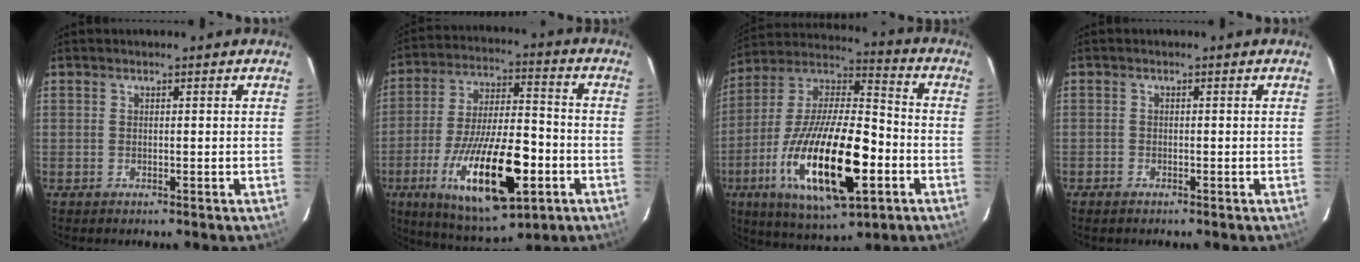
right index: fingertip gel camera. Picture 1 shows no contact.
{"total": 21.9, "force": [-8.6, 7.9, 18.5], "torque": [-0.351, -0.027, -0.128]}
{"total": 25.5, "force": [-8.8, 8.5, 22.4], "torque": [-0.429, -0.035, -0.152]}
{"total": 1.3, "force": [-1.1, 0.7, 0.1], "torque": [-0.005, 0.000, -0.022]}